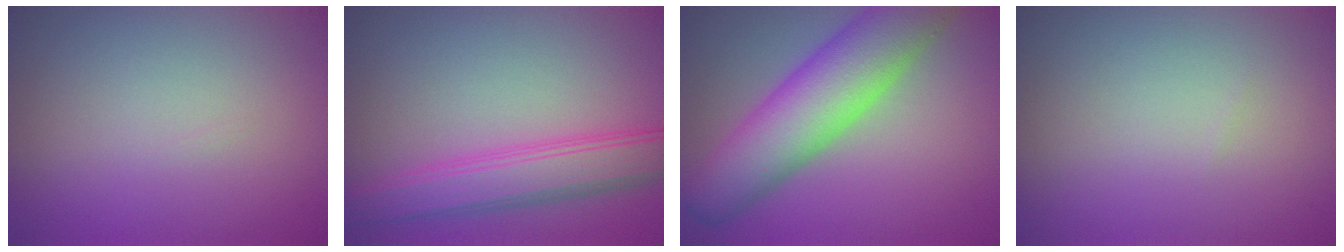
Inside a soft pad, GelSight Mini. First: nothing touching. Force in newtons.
{"total": 4.8, "press": 4.8, "slide": 0.2}
{"total": 9.9, "press": 9.9, "slide": 0.6}
{"total": 0.0}